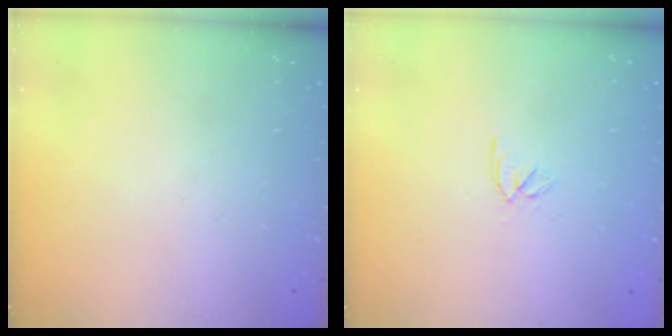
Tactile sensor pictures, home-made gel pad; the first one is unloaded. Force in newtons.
{"total": 2.4, "press": 2.3, "slide": 0.7}